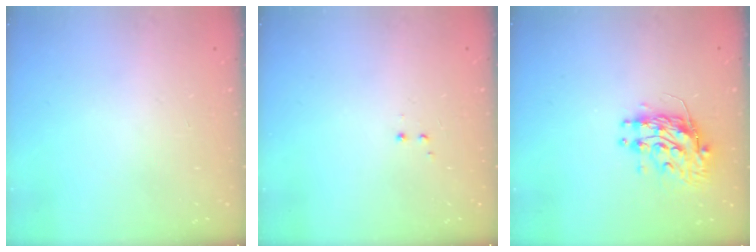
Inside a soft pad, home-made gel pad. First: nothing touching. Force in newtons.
{"total": 1.2, "press": 1.0, "slide": 0.6}
{"total": 10.6, "press": 10.5, "slide": 0.8}